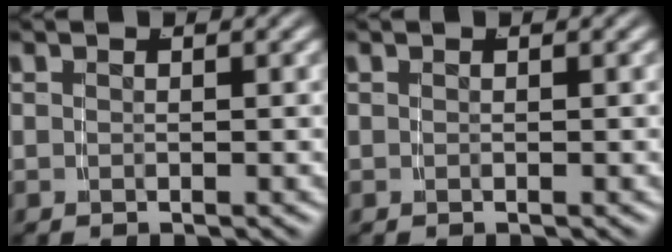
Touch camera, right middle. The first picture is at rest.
{"total": 0.0}